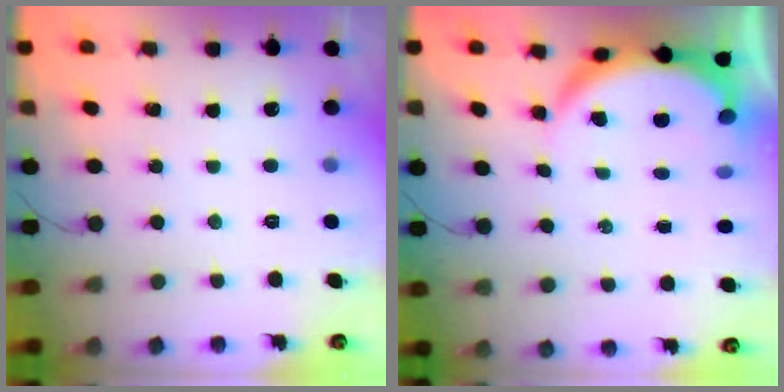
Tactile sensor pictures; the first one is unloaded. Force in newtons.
{"total": 6.8, "press": 6.8, "slide": 0.9}